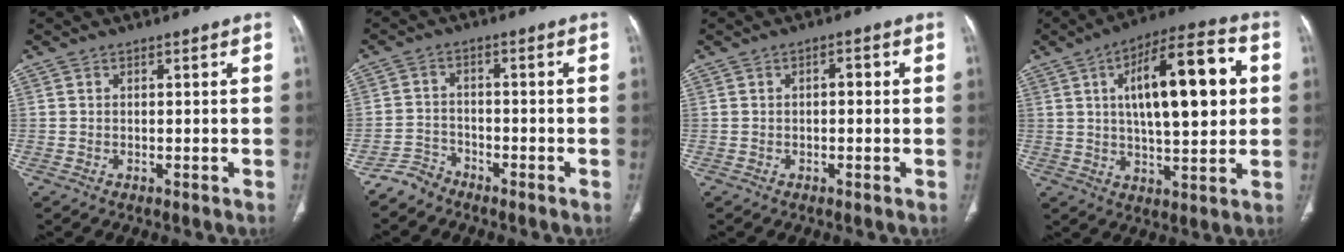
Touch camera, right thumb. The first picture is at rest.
{"total": 3.6, "force": [-3.3, 1.5, -0.2], "torque": [0.009, 0.014, -0.068]}
{"total": 1.9, "force": [0.2, 1.0, 1.6], "torque": [-0.018, 0.010, 0.000]}
{"total": 19.4, "force": [4.1, 7.1, 17.6], "torque": [-0.247, 0.015, 0.059]}